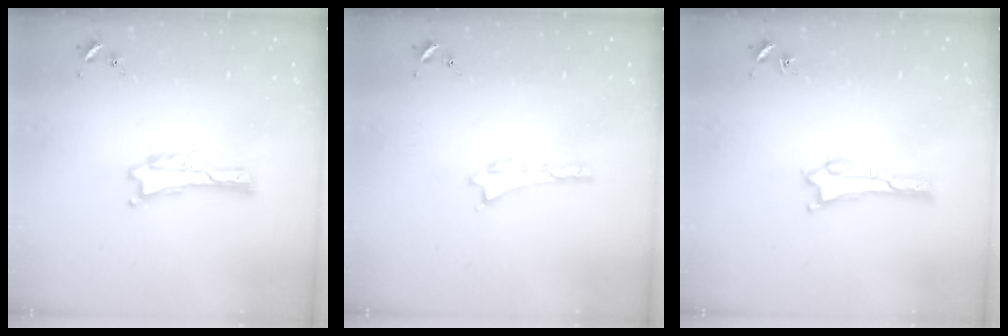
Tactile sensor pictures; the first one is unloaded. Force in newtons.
{"total": 0.0}
{"total": 1.3, "press": 1.3, "slide": 0.4}